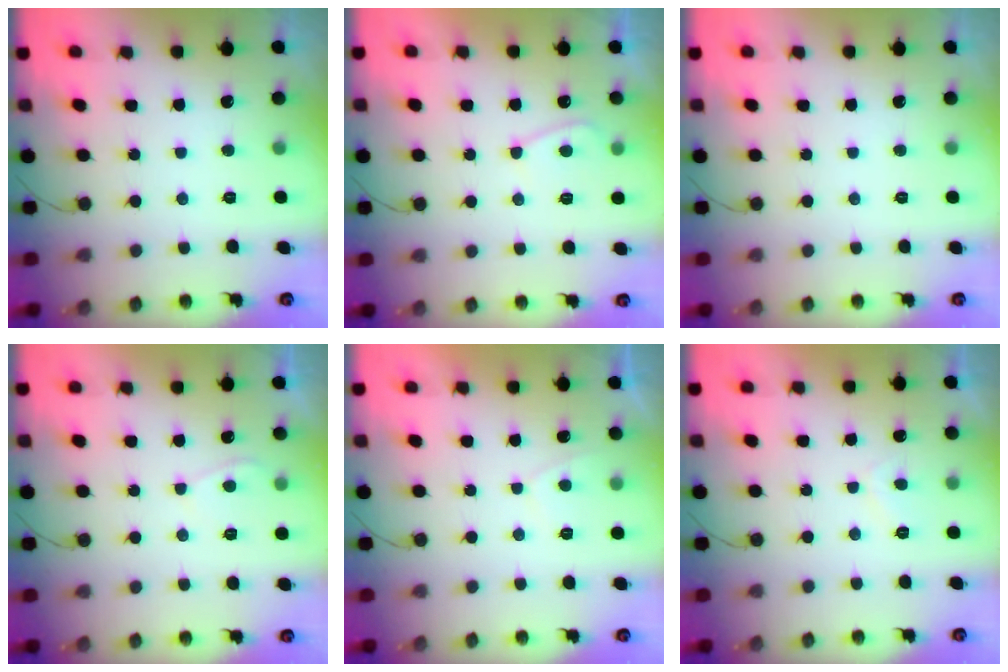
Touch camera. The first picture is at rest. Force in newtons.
{"total": 5.0, "press": 4.9, "slide": 0.7}
{"total": 0.0}
{"total": 3.0, "press": 3.0, "slide": 0.4}
{"total": 2.3, "press": 2.2, "slide": 0.6}
{"total": 1.7, "press": 1.5, "slide": 0.8}